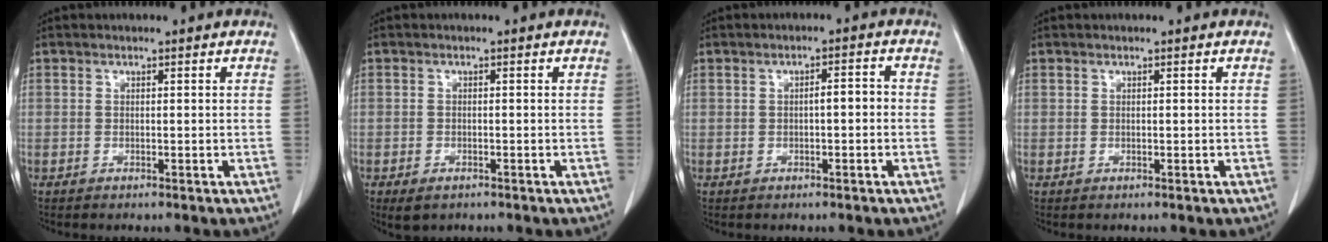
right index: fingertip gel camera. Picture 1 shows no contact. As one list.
[{"total": 3.8, "force": [-2.2, 2.3, 2.2], "torque": [-0.041, -0.006, -0.029]}, {"total": 3.1, "force": [-0.2, 1.1, 2.9], "torque": [-0.054, 0.015, 0.001]}, {"total": 0.0}]